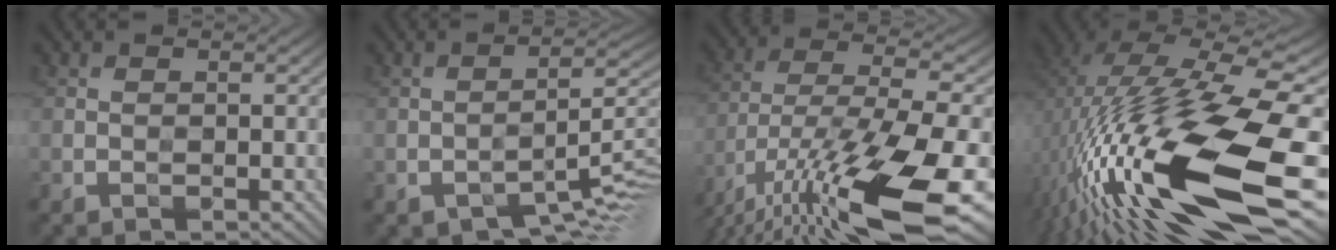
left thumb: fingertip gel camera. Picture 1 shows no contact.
{"total": 7.6, "force": [-3.8, 2.6, 6.0], "torque": [-0.086, -0.003, -0.061]}
{"total": 18.7, "force": [-11.1, 5.5, 14.1], "torque": [-0.284, -0.022, -0.188]}
{"total": 20.8, "force": [-5.1, 6.7, 19.0], "torque": [-0.366, -0.008, -0.092]}